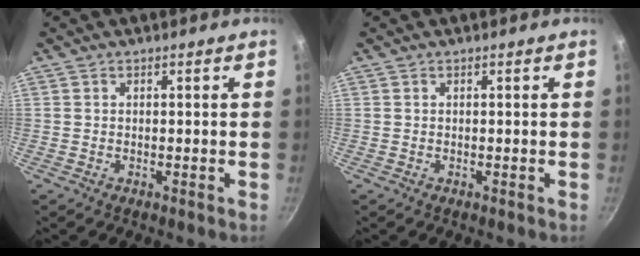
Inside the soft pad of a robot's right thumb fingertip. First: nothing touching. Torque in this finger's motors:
{"motor_torque": [-0.04, 0.04, 0.22, 0.07, 0.00]}